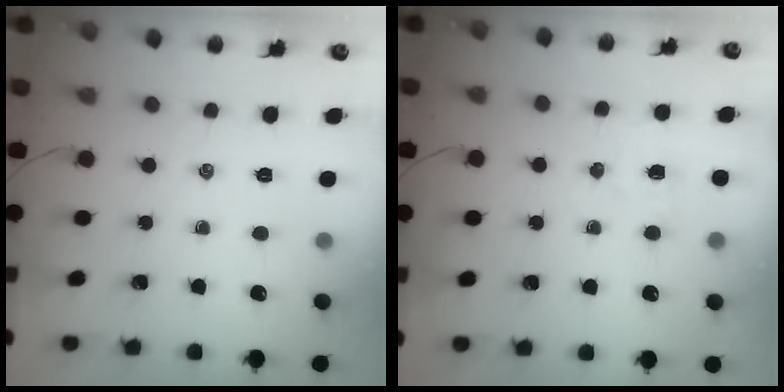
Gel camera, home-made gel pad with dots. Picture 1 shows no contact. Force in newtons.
{"total": 3.6, "press": 3.4, "slide": 1.1}